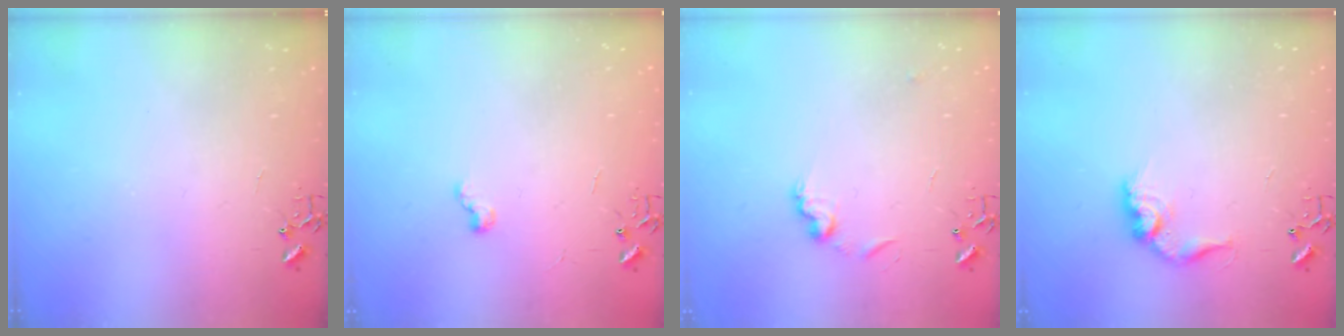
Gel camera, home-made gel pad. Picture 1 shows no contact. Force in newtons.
{"total": 5.1, "press": 5.0, "slide": 0.6}
{"total": 8.4, "press": 8.4, "slide": 0.4}
{"total": 11.6, "press": 11.5, "slide": 0.5}